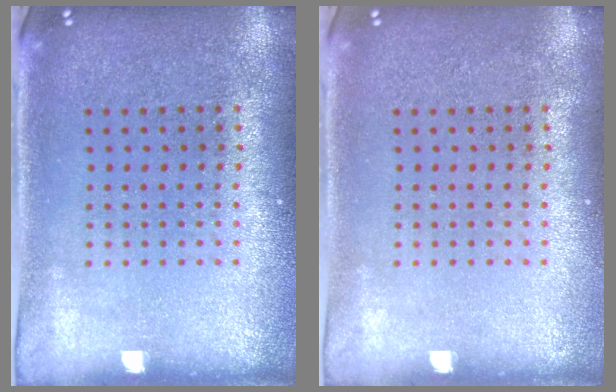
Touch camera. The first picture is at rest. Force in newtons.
{"total": 0.0}